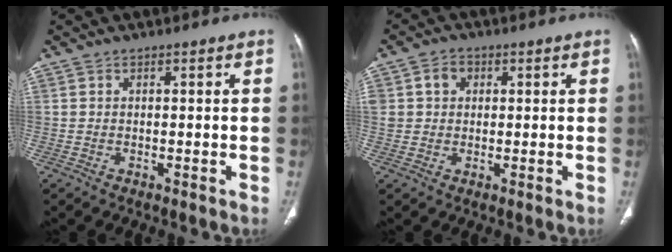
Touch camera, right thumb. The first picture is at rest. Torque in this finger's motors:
{"motor_torque": [0.86, 0.79, 0.54, 0.24, 0.01]}